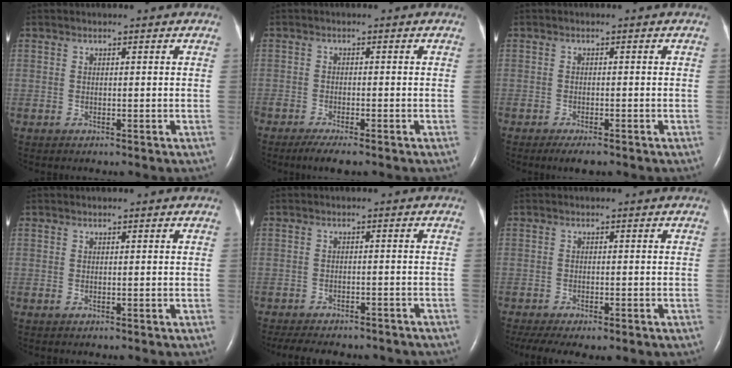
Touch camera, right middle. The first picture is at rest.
{"total": 4.6, "force": [-3.4, 0.9, 2.9], "torque": [-0.048, -0.010, -0.053]}
{"total": 3.0, "force": [-2.2, 0.8, 1.9], "torque": [-0.030, -0.005, -0.032]}
{"total": 0.0}
{"total": 15.6, "force": [-13.3, 5.1, 6.3], "torque": [-0.132, -0.010, -0.162]}
{"total": 9.6, "force": [-6.9, 3.2, 5.9], "torque": [-0.104, -0.009, -0.098]}